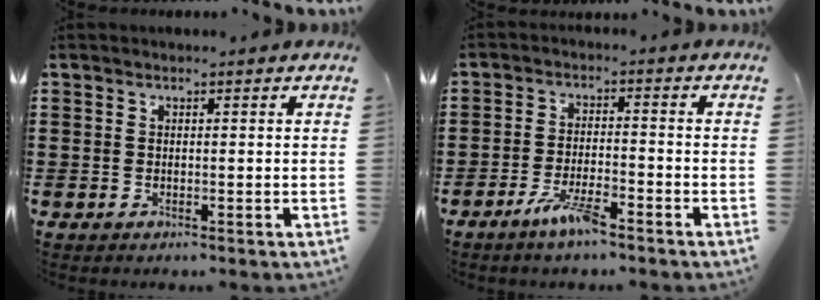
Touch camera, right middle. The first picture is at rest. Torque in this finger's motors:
{"motor_torque": [2.14, 0.00, 0.22, 0.13]}